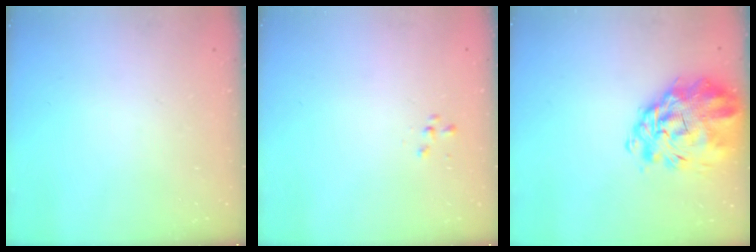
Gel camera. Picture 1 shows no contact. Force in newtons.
{"total": 0.6, "press": 0.6, "slide": 0.2}
{"total": 10.6, "press": 9.9, "slide": 3.9}